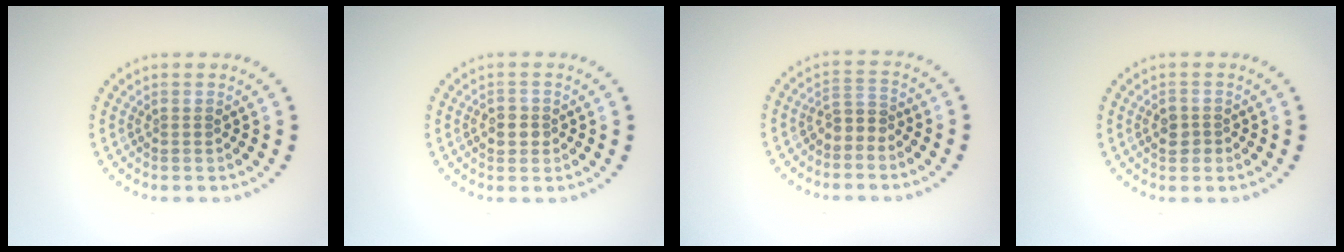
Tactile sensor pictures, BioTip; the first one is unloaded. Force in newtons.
{"total": 1.6, "press": 1.6, "slide": 0.3}
{"total": 1.8, "press": 1.5, "slide": 1.0}
{"total": 1.7, "press": 1.6, "slide": 0.6}